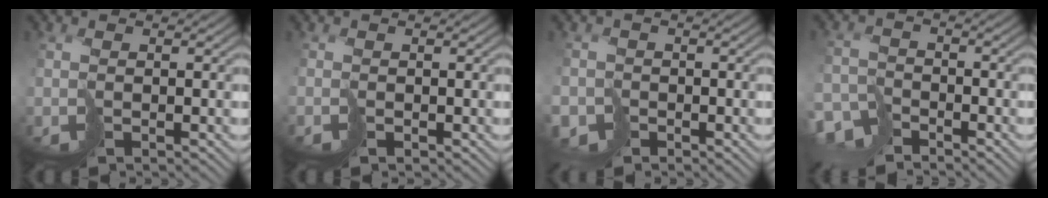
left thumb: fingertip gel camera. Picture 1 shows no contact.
{"total": 0.8, "force": [-0.6, 0.2, -0.5], "torque": [0.017, -0.002, -0.013]}
{"total": 2.6, "force": [-2.1, 1.6, -0.1], "torque": [0.016, -0.006, -0.046]}
{"total": 5.5, "force": [-5.0, 2.0, 1.2], "torque": [-0.015, -0.010, -0.103]}